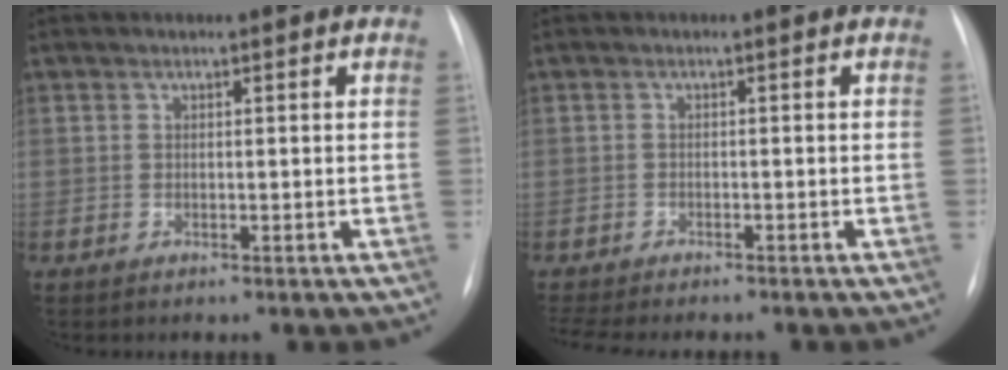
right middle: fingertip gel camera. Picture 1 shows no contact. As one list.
[{"total": 8.8, "force": [-7.8, 1.3, 3.8], "torque": [-0.055, -0.007, -0.115]}]